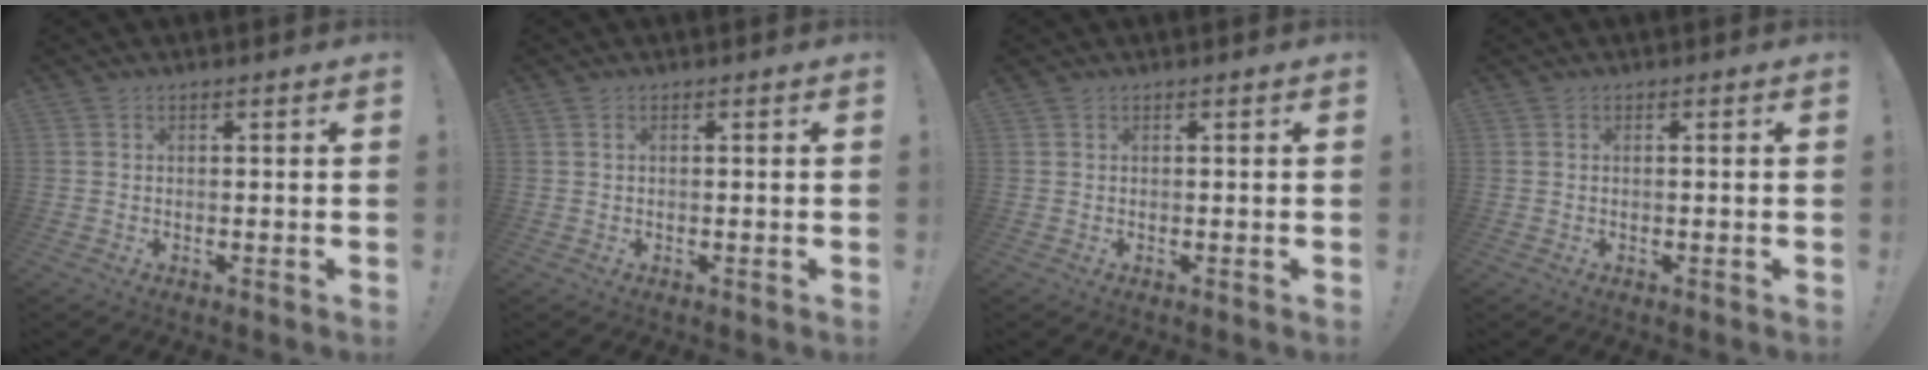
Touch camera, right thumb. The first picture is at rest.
{"total": 0.6, "force": [0.3, 0.1, 0.5], "torque": [-0.018, 0.004, 0.006]}
{"total": 0.0}
{"total": 0.0}